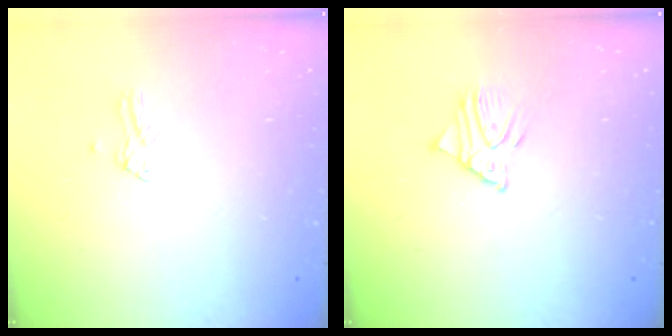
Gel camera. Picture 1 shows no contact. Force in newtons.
{"total": 3.3, "press": 3.2, "slide": 0.3}